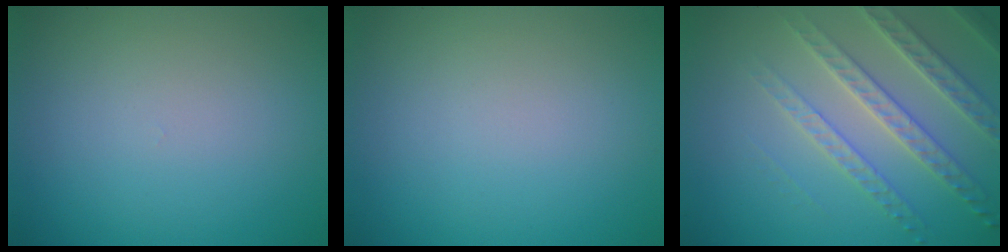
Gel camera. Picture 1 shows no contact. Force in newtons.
{"total": 0.0}
{"total": 4.0, "press": 4.0, "slide": 0.6}